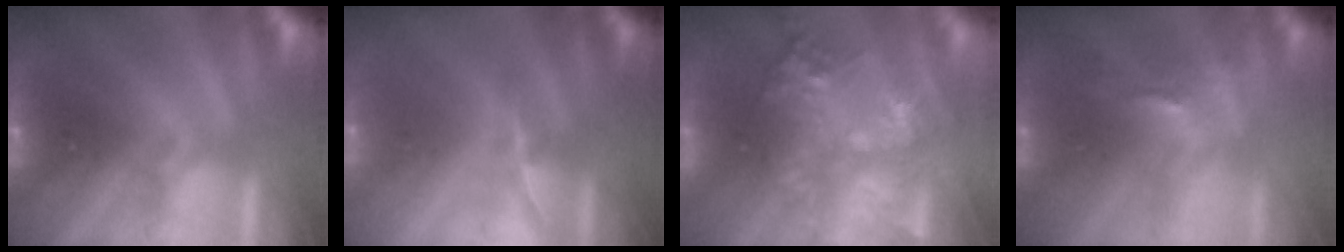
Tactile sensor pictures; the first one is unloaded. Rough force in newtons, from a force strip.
{"total": 1.1}
{"total": 8.0}
{"total": 2.4}